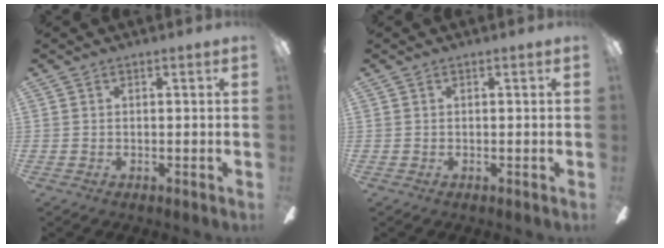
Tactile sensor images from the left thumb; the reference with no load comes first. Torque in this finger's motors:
{"motor_torque": [0.00, 0.00, 0.10, -0.06, 0.00]}